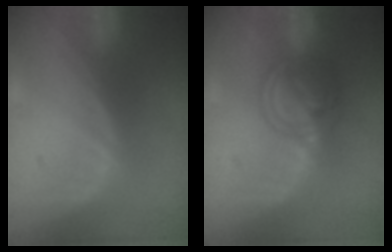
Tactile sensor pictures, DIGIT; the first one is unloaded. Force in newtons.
{"total": 6.2, "press": 5.3, "slide": 3.1}